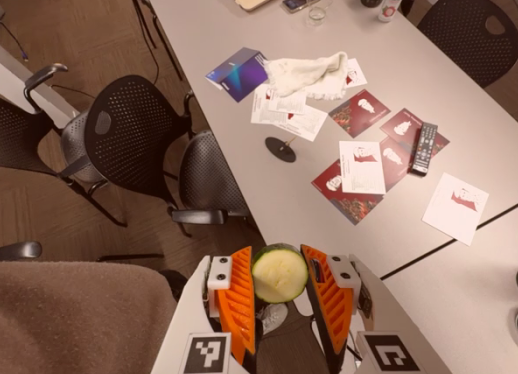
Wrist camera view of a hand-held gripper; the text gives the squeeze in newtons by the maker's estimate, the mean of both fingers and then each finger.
{"total": 10.8, "left": 10.6, "right": 11.0}